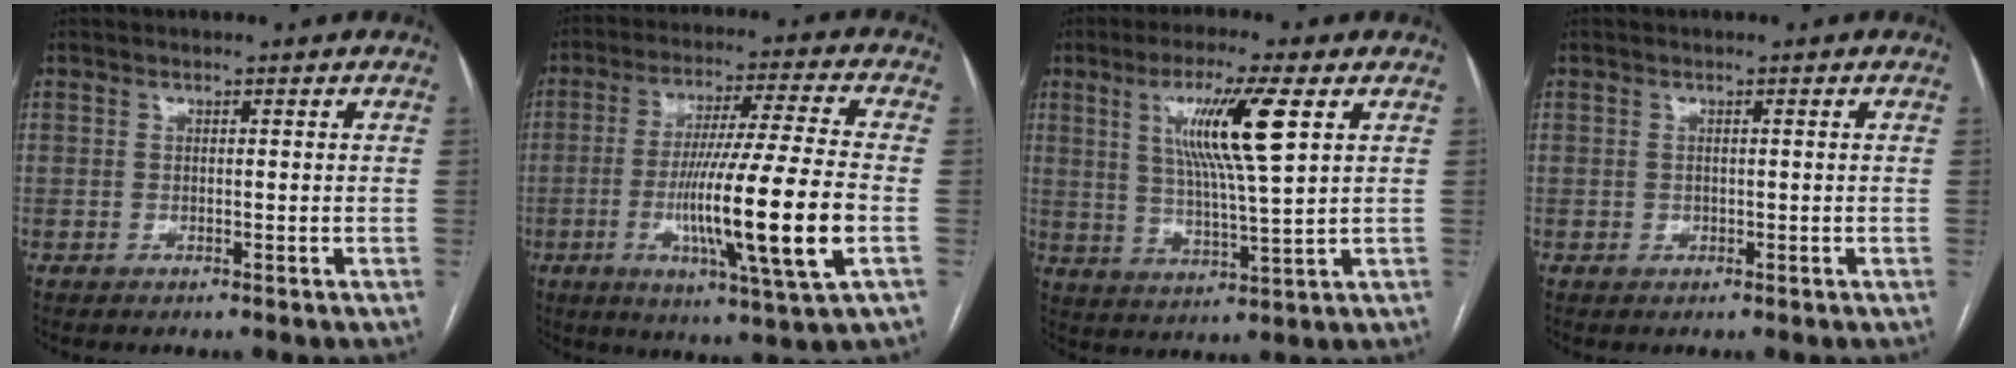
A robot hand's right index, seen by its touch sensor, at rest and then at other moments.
{"total": 17.7, "force": [-4.1, -0.7, 17.2], "torque": [-0.310, -0.019, -0.073]}
{"total": 11.4, "force": [4.0, -0.1, 10.6], "torque": [-0.197, 0.001, 0.073]}
{"total": 0.5, "force": [0.0, 0.3, 0.4], "torque": [-0.009, 0.000, 0.002]}